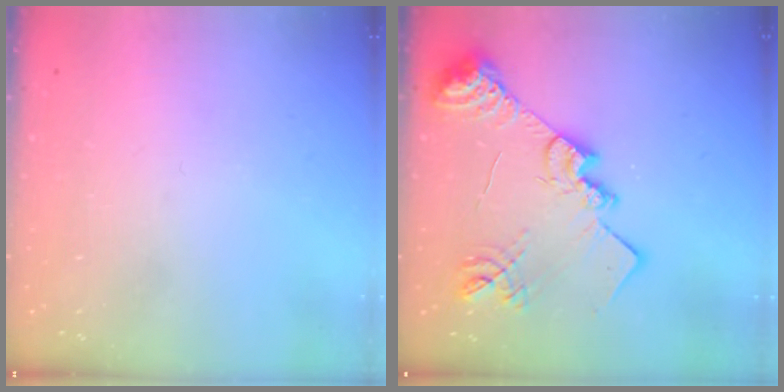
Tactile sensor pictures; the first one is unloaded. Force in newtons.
{"total": 20.8, "press": 20.8, "slide": 1.8}